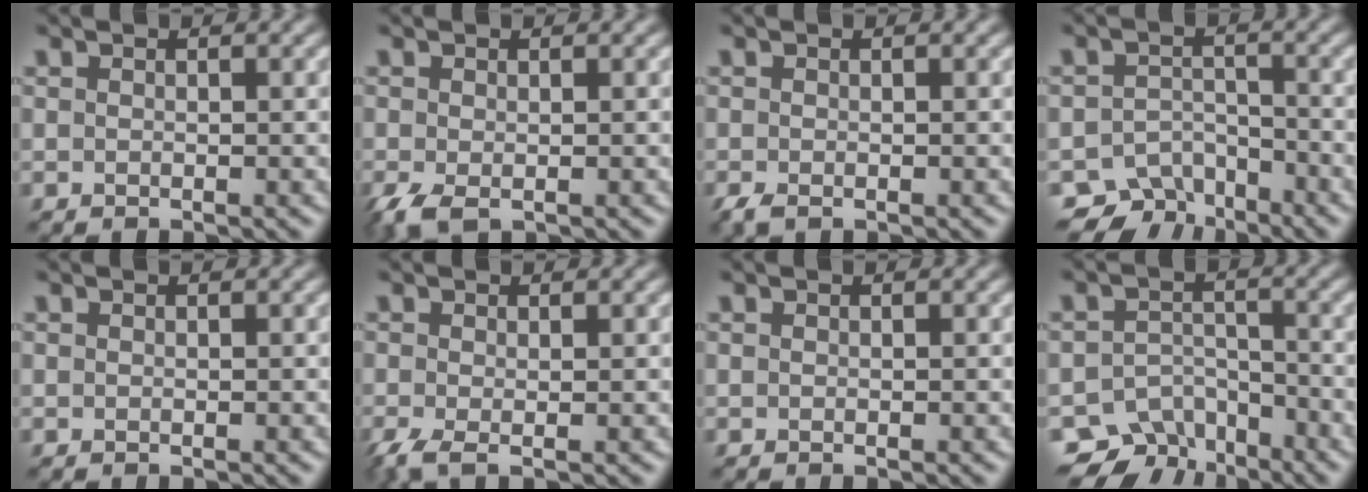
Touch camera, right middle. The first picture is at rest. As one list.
[{"total": 2.5, "force": [-1.2, 1.3, 1.8], "torque": [-0.047, -0.013, -0.024]}, {"total": 1.3, "force": [-0.9, 0.5, 0.8], "torque": [-0.021, -0.009, -0.020]}, {"total": 4.6, "force": [-3.7, 2.5, 0.8], "torque": [0.003, -0.007, -0.061]}, {"total": 0.0}, {"total": 2.3, "force": [-1.0, 0.6, 1.9], "torque": [-0.050, -0.010, -0.026]}, {"total": 0.0}, {"total": 5.7, "force": [-4.3, 3.4, 1.5], "torque": [-0.008, -0.011, -0.070]}]